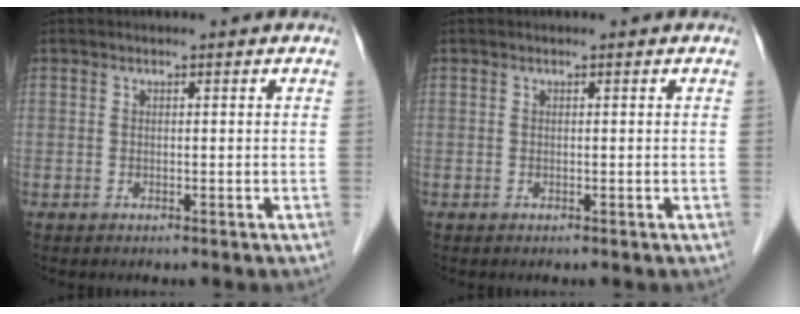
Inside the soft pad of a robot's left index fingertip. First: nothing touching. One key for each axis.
{"total": 0.0}